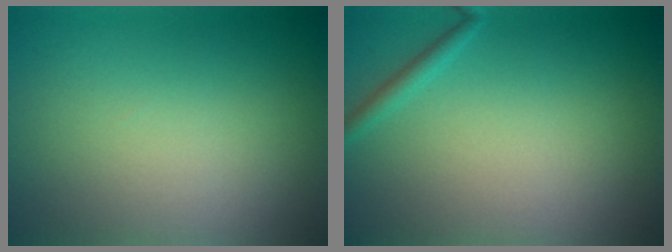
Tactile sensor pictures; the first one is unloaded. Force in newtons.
{"total": 1.1, "press": 1.1, "slide": 0.1}